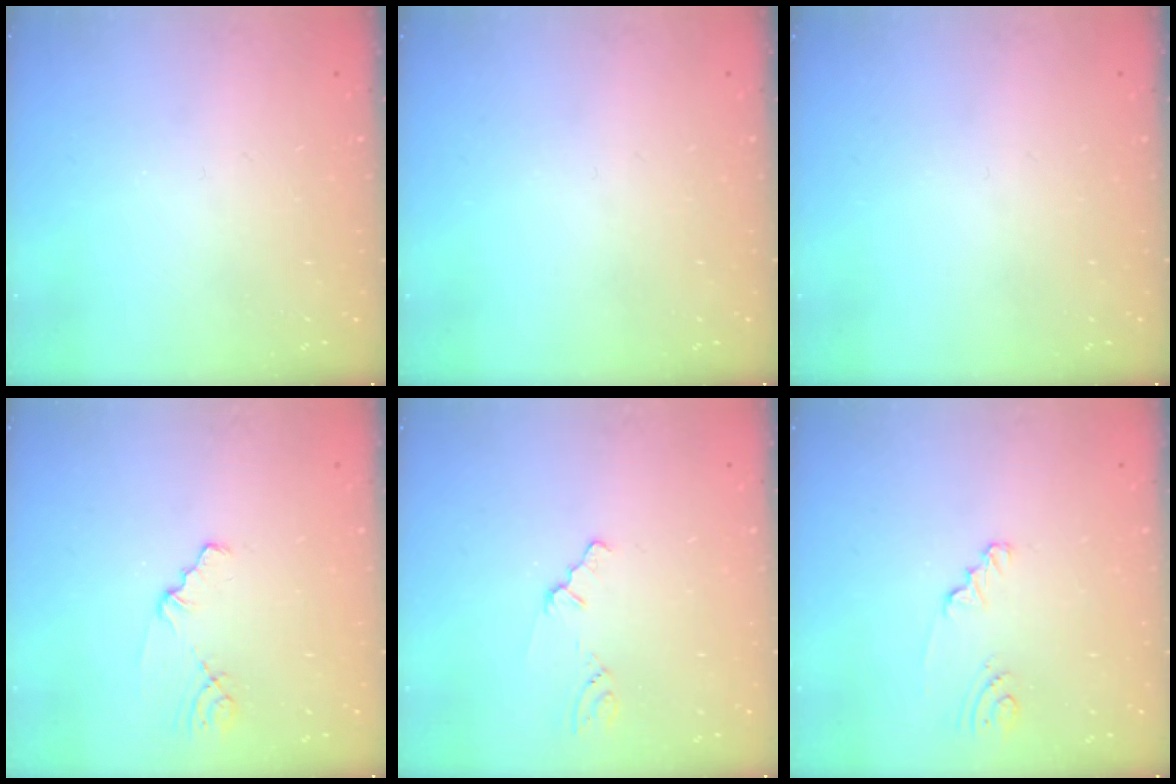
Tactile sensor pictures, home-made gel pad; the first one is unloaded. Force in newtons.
{"total": 0.0}
{"total": 0.0}
{"total": 1.1, "press": 1.1, "slide": 0.2}
{"total": 0.9, "press": 0.8, "slide": 0.2}
{"total": 1.5, "press": 1.5, "slide": 0.1}